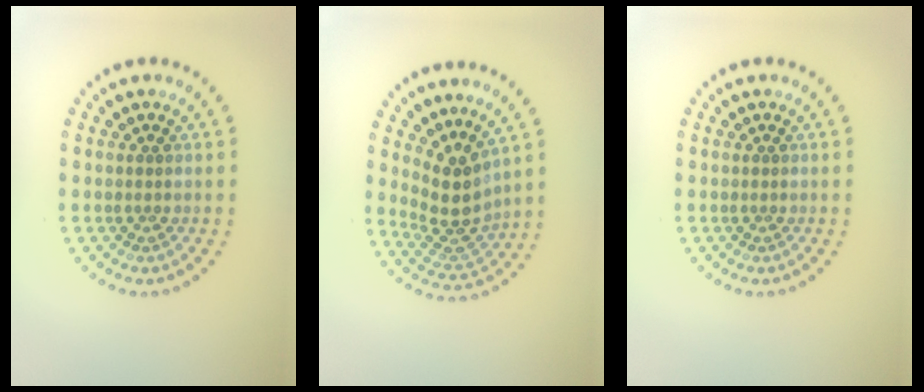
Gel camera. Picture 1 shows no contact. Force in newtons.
{"total": 3.7, "press": 2.7, "slide": 2.5}
{"total": 0.0}